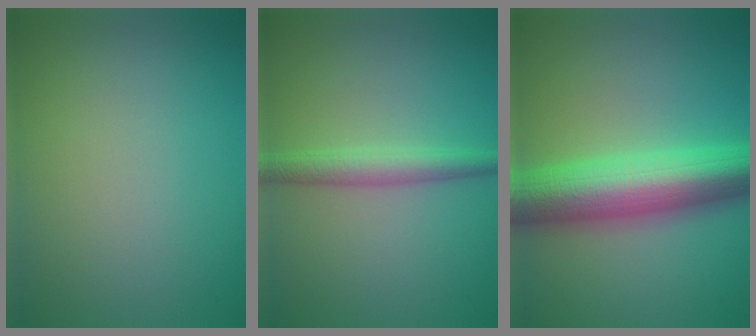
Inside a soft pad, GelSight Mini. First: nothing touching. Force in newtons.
{"total": 2.7, "press": 2.7, "slide": 0.1}
{"total": 9.9, "press": 9.9, "slide": 0.1}